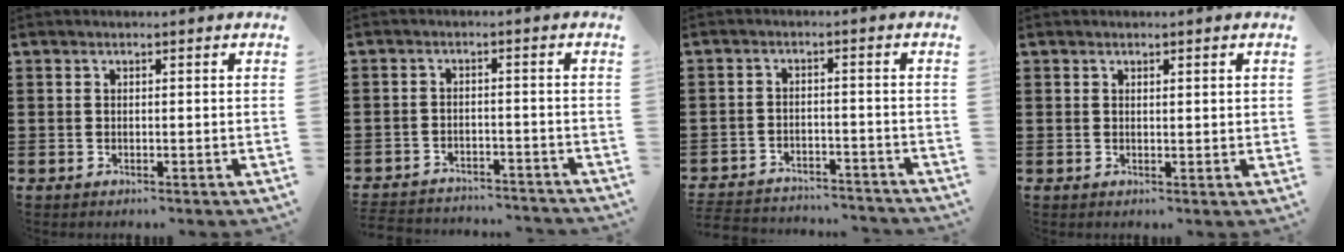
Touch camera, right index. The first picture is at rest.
{"total": 3.2, "force": [-3.2, 0.3, 0.1], "torque": [-0.008, 0.000, -0.069]}
{"total": 3.6, "force": [-3.6, 0.3, 0.3], "torque": [-0.018, -0.001, -0.079]}
{"total": 0.7, "force": [0.5, 0.1, 0.5], "torque": [-0.010, 0.001, 0.009]}